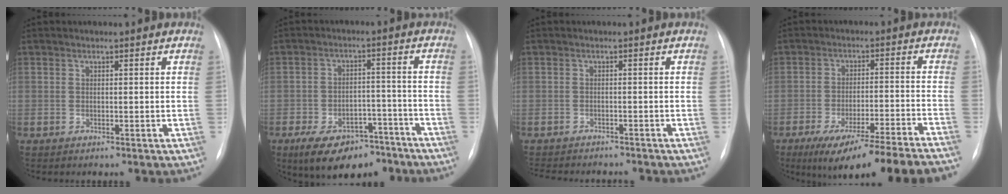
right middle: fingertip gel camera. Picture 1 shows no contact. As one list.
[{"total": 12.5, "force": [-8.8, 6.2, 6.3], "torque": [-0.091, 0.015, -0.134]}, {"total": 9.5, "force": [-8.7, 2.3, 3.2], "torque": [-0.051, -0.005, -0.112]}, {"total": 17.4, "force": [-14.4, -0.8, 9.7], "torque": [-0.112, -0.026, -0.213]}]